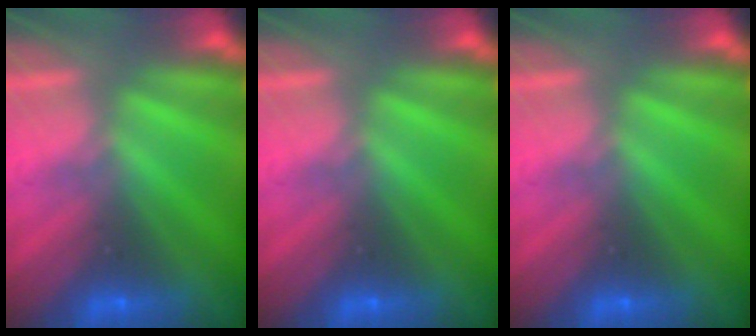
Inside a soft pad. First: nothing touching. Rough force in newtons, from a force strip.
{"total": 0.0}
{"total": 0.0}